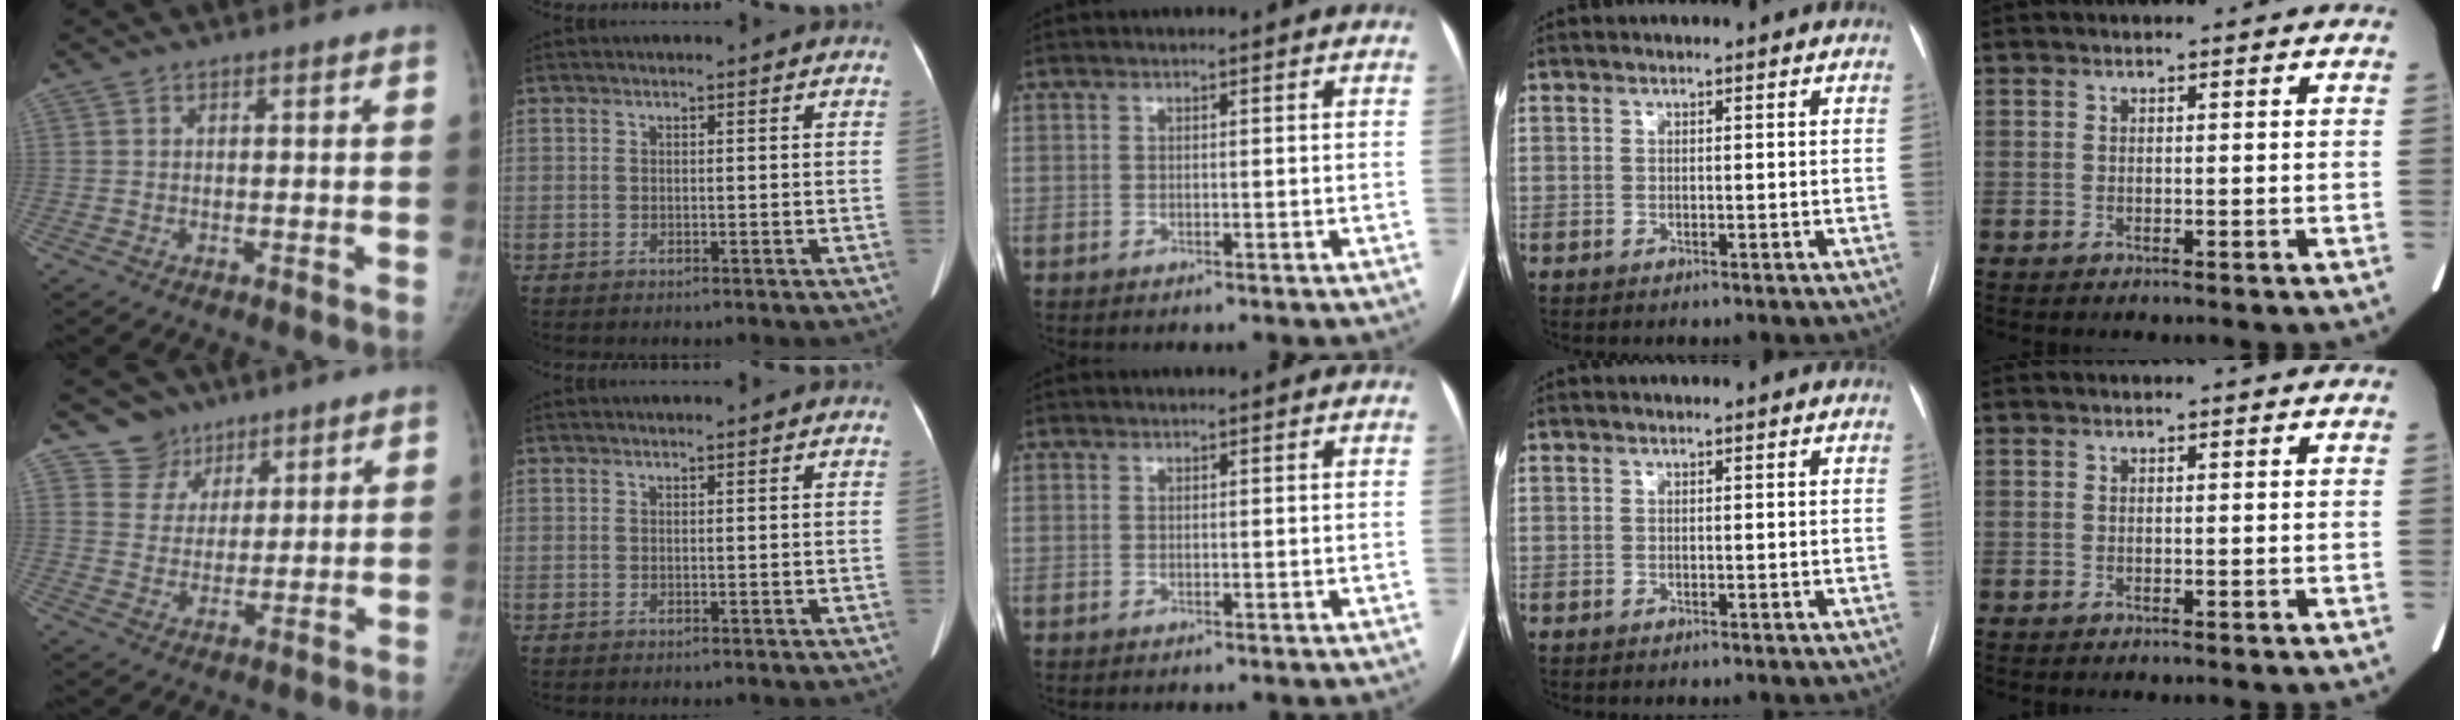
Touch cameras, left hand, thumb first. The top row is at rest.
{"thumb": {"total": 6.5, "force": [4.6, 4.6, -0.4], "torque": [0.042, -0.039, 0.082]}}